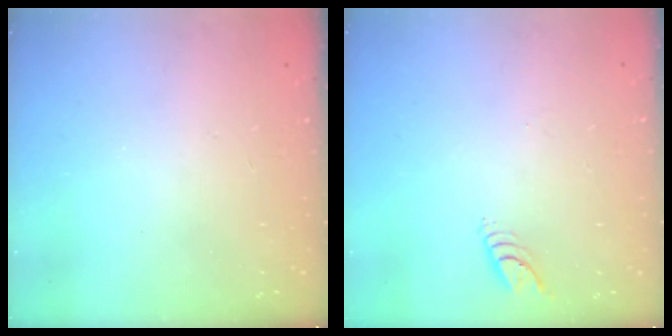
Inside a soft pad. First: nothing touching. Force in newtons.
{"total": 4.7, "press": 4.6, "slide": 0.4}